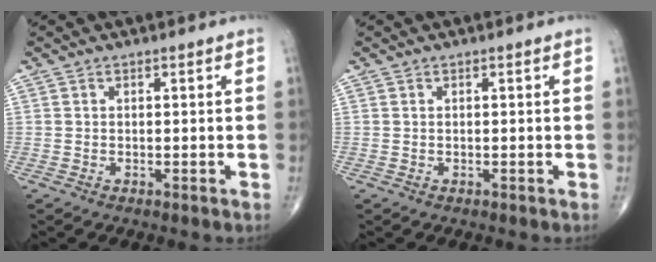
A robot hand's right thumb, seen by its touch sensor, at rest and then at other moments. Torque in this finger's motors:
{"motor_torque": [0.02, 0.01, 0.08, 0.18, 0.01]}